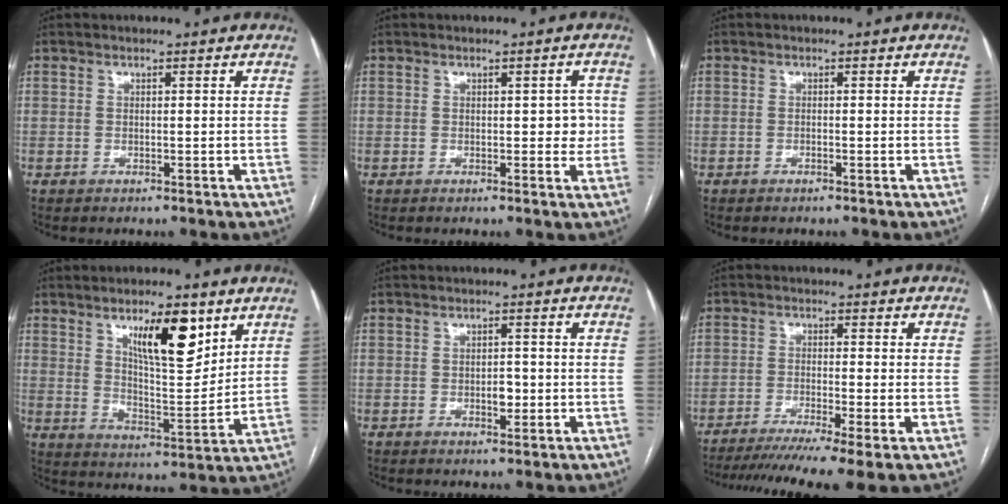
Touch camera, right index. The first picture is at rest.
{"total": 3.2, "force": [0.2, 1.7, 2.7], "torque": [-0.027, 0.012, 0.005]}
{"total": 0.0}
{"total": 12.0, "force": [6.5, 3.2, 9.5], "torque": [-0.155, -0.006, 0.113]}
{"total": 2.1, "force": [-0.5, 1.1, 1.7], "torque": [-0.022, 0.002, -0.004]}
{"total": 11.7, "force": [-8.7, -0.4, 7.8], "torque": [-0.123, -0.023, -0.139]}